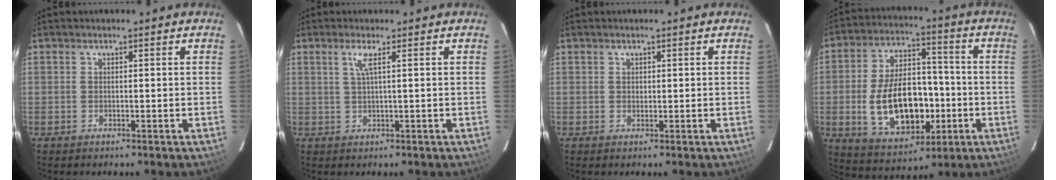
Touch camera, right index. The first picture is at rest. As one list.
[{"total": 2.4, "force": [0.9, -0.4, 2.1], "torque": [-0.041, -0.002, 0.019]}, {"total": 0.7, "force": [0.3, 0.6, 0.1], "torque": [0.001, 0.003, 0.005]}, {"total": 17.6, "force": [-3.7, 10.4, 13.8], "torque": [-0.270, 0.013, -0.036]}]